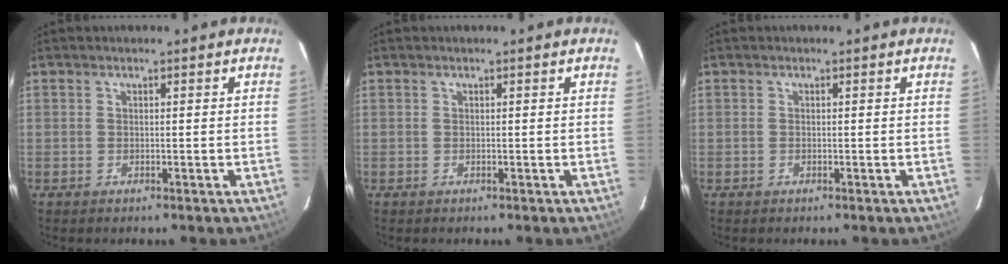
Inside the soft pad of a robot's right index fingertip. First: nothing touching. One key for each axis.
{"total": 0.0}
{"total": 0.0}